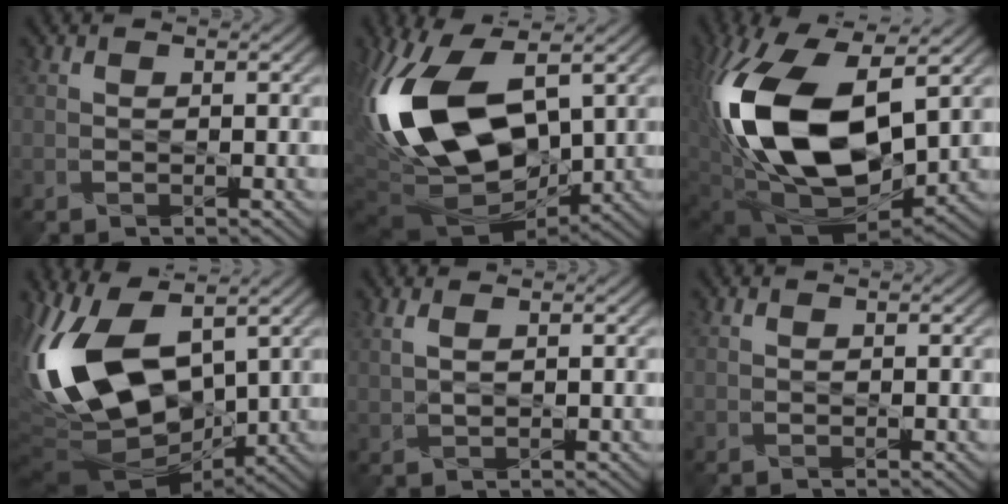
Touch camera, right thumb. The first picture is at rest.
{"total": 19.0, "force": [1.6, 9.8, 16.2], "torque": [-0.353, 0.002, 0.029]}
{"total": 19.7, "force": [2.4, 11.7, 15.6], "torque": [-0.345, -0.021, 0.042]}
{"total": 17.5, "force": [2.6, 8.8, 14.9], "torque": [-0.333, 0.001, 0.050]}
{"total": 1.8, "force": [1.0, 0.5, 1.4], "torque": [-0.037, -0.001, 0.026]}
{"total": 0.0}